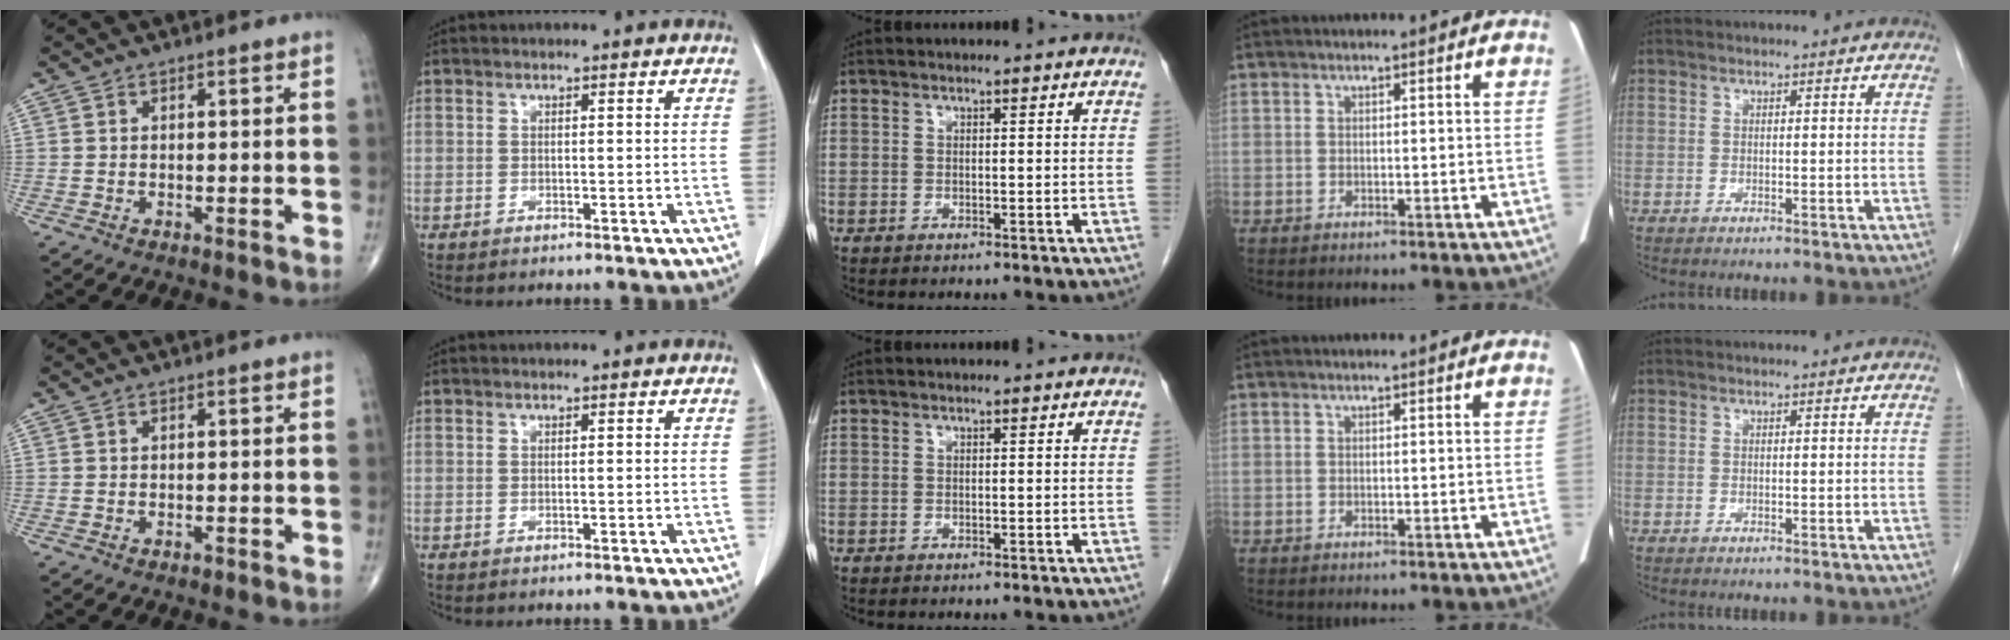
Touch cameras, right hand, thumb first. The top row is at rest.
{"thumb": {"total": 0.6, "force": [-0.4, 0.4, 0.3], "torque": [-0.003, 0.000, -0.009]}}